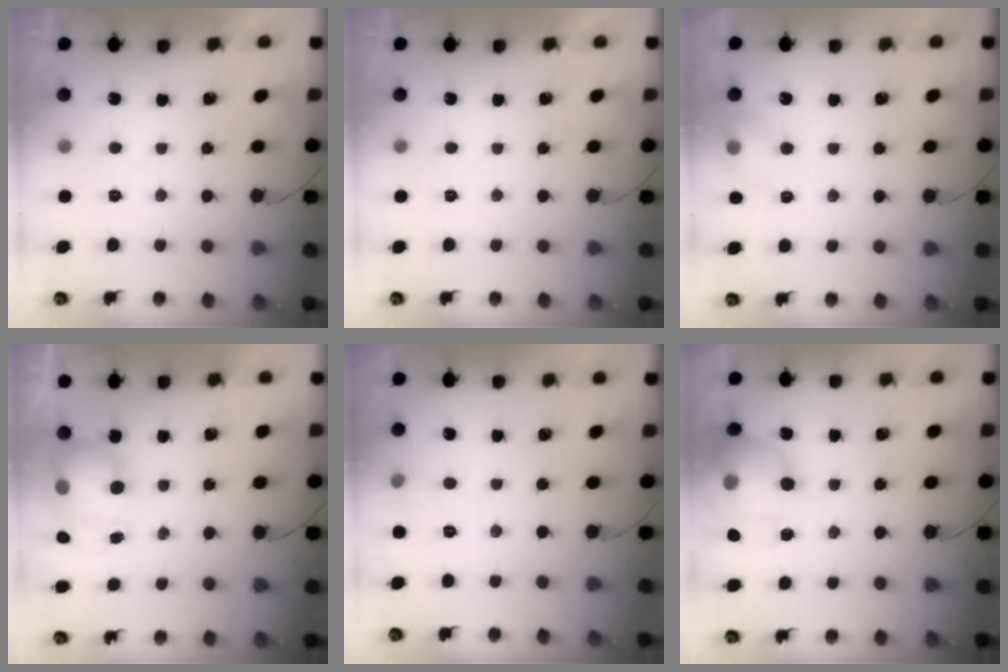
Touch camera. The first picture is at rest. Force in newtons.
{"total": 0.0}
{"total": 7.2, "press": 7.0, "slide": 1.5}
{"total": 8.3, "press": 8.2, "slide": 1.2}
{"total": 3.3, "press": 3.2, "slide": 1.0}
{"total": 17.6, "press": 17.4, "slide": 2.2}